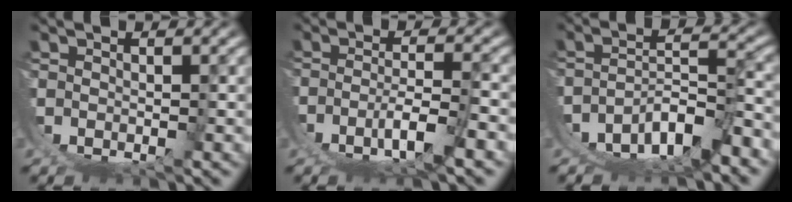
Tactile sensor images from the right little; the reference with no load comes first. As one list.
[{"total": 4.7, "force": [-2.2, 1.5, 3.9], "torque": [-0.072, -0.010, -0.027]}, {"total": 8.8, "force": [-4.5, 5.7, 5.1], "torque": [-0.097, -0.014, -0.068]}]